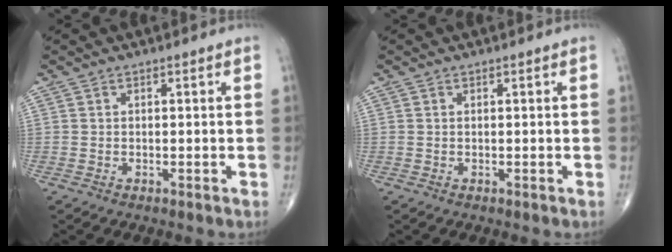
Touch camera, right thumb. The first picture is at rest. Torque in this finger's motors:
{"motor_torque": [-0.15, 0.51, -0.10, -0.14, 0.00]}